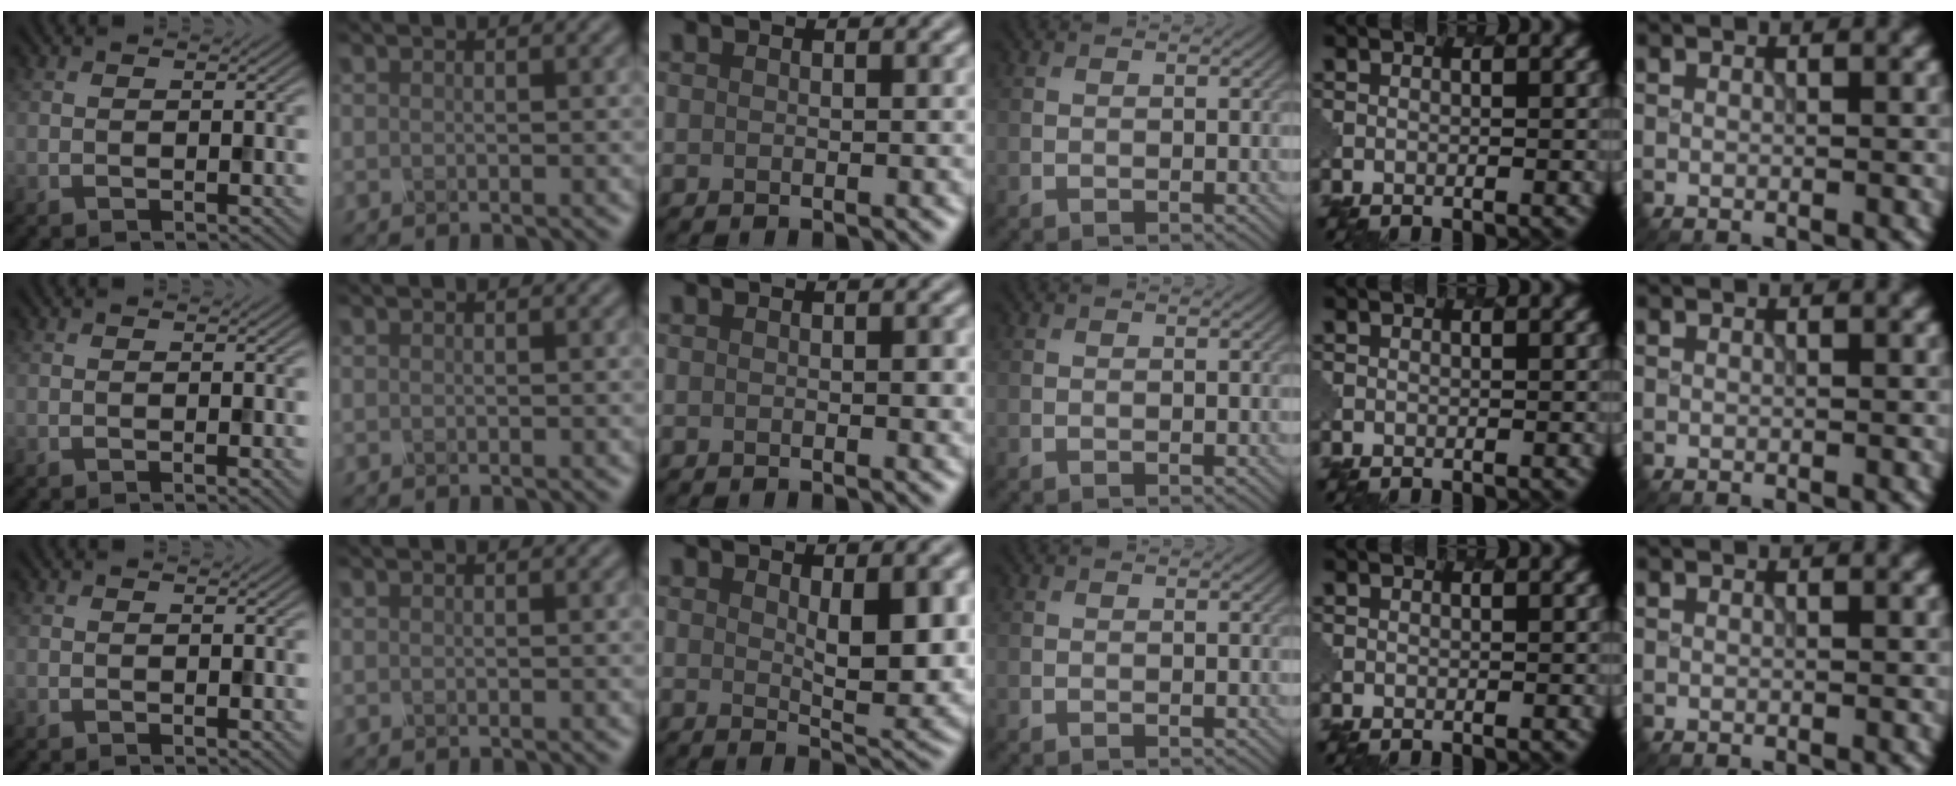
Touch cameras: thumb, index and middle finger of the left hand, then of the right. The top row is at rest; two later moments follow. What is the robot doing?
{"motion": "unscrew", "object": "spray bottle"}